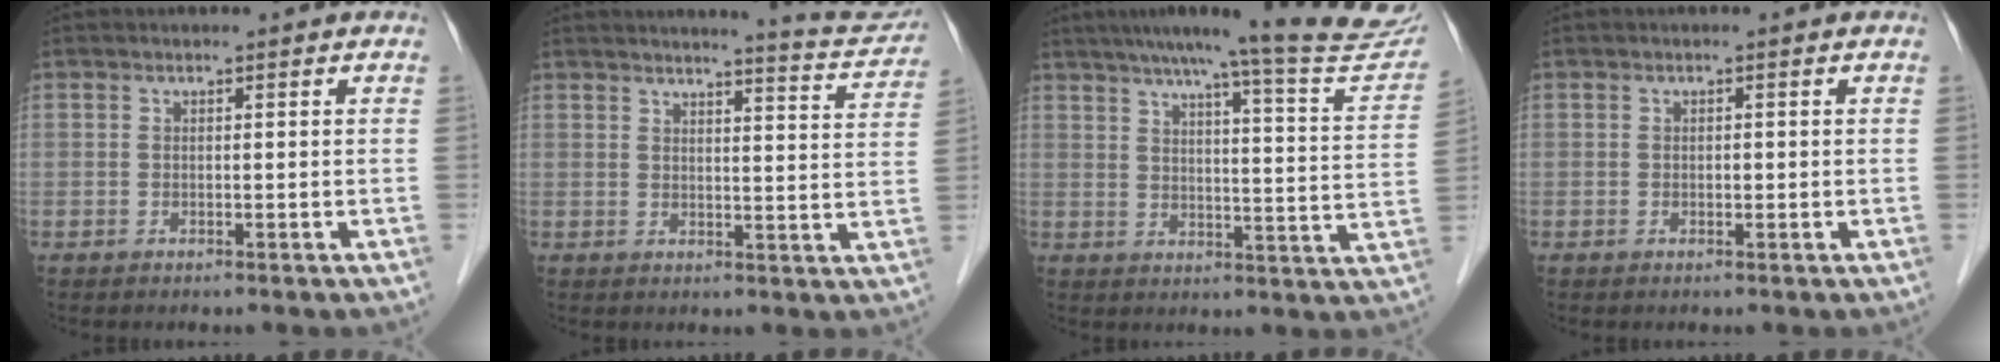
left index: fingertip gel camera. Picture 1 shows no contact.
{"total": 8.7, "force": [8.5, 0.2, 2.0], "torque": [-0.027, -0.024, 0.088]}
{"total": 20.3, "force": [18.4, 0.1, 8.6], "torque": [-0.114, -0.058, 0.222]}
{"total": 0.6, "force": [-0.1, 0.3, 0.5], "torque": [-0.009, 0.000, -0.002]}